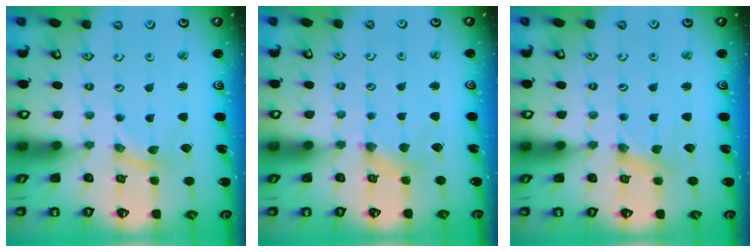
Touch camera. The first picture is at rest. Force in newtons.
{"total": 2.8, "press": 2.8, "slide": 0.4}
{"total": 0.0}